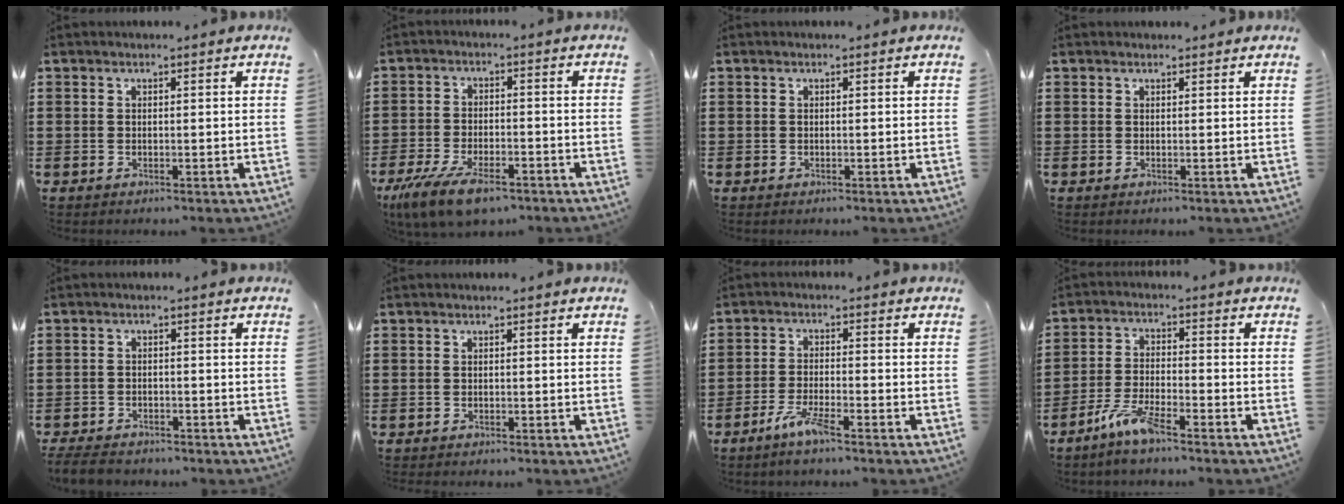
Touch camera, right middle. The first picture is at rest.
{"total": 8.0, "force": [-5.6, 2.8, 4.9], "torque": [-0.110, -0.002, -0.105]}
{"total": 0.0}
{"total": 0.6, "force": [0.5, 0.4, 0.0], "torque": [0.005, -0.002, 0.008]}
{"total": 3.3, "force": [-3.1, 0.8, 0.5], "torque": [-0.018, 0.000, -0.068]}
{"total": 0.5, "force": [-0.5, 0.1, 0.0], "torque": [0.000, 0.001, -0.011]}
{"total": 4.7, "force": [-3.3, 0.4, 3.4], "torque": [-0.074, -0.007, -0.061]}
{"total": 5.6, "force": [-4.1, 0.7, 3.7], "torque": [-0.086, -0.007, -0.081]}